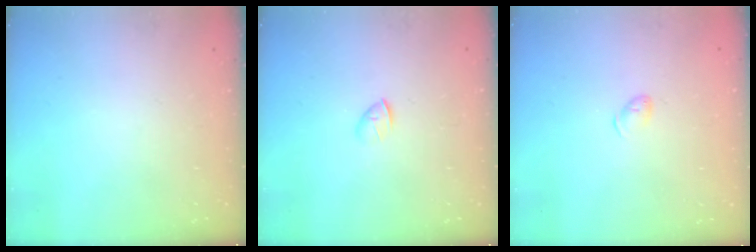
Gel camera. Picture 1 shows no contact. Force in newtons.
{"total": 1.7, "press": 1.6, "slide": 0.6}
{"total": 4.1, "press": 4.0, "slide": 0.7}